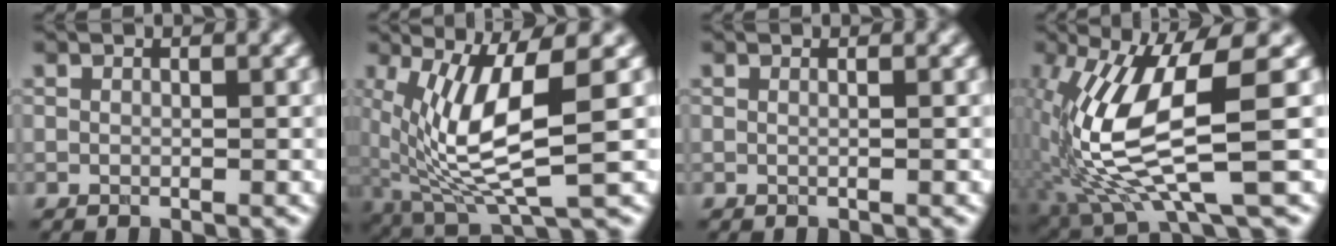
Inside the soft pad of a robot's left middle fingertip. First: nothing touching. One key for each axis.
{"total": 8.0, "fx": 0.5, "fy": 2.2, "fz": 7.7, "tx": -0.166, "ty": -0.015, "tz": 0.020}
{"total": 0.6, "fx": 0.1, "fy": 0.4, "fz": 0.5, "tx": -0.002, "ty": -0.001, "tz": -0.007}
{"total": 10.8, "fx": -1.1, "fy": 2.7, "fz": 10.4, "tx": -0.224, "ty": -0.012, "tz": -0.010}